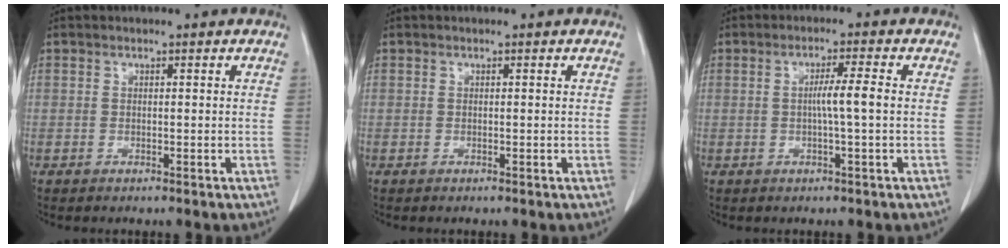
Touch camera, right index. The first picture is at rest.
{"total": 0.0}
{"total": 3.7, "force": [-0.2, -0.5, 3.7], "torque": [-0.065, 0.002, -0.003]}